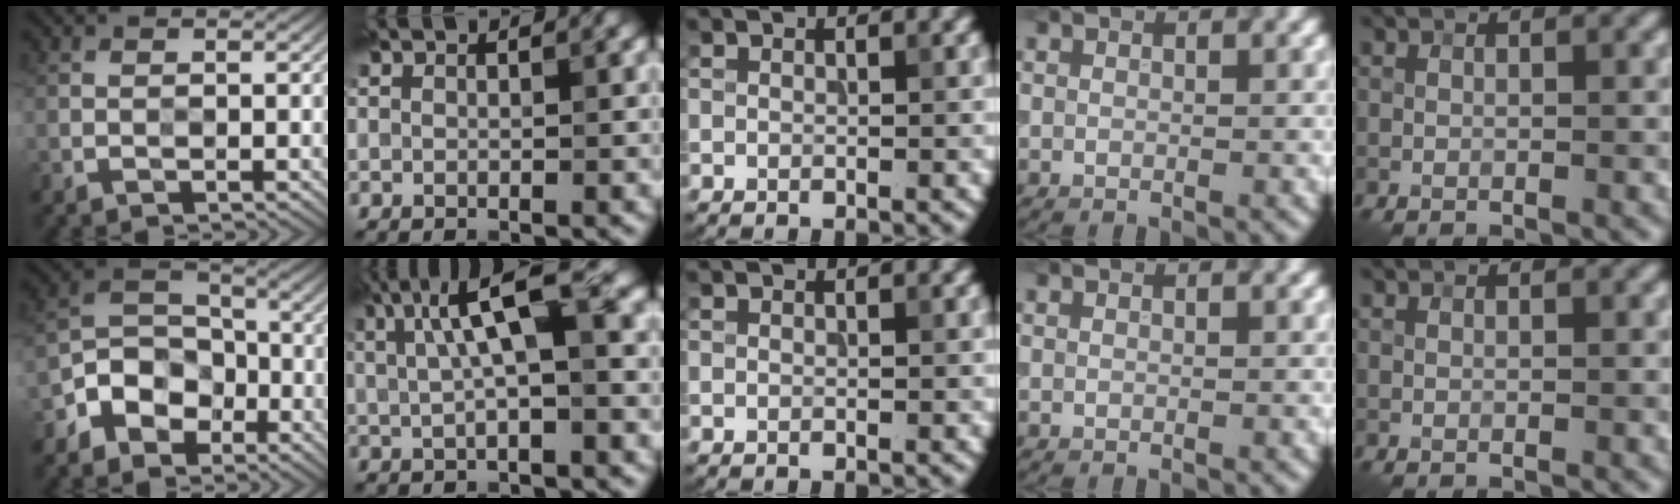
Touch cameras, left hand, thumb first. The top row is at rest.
{"thumb": {"total": 7.6, "force": [-4.4, 5.4, 3.2], "torque": [-0.059, 0.000, -0.102]}, "index": {"total": 7.5, "force": [2.1, 1.9, 7.0], "torque": [-0.119, 0.017, 0.031]}}